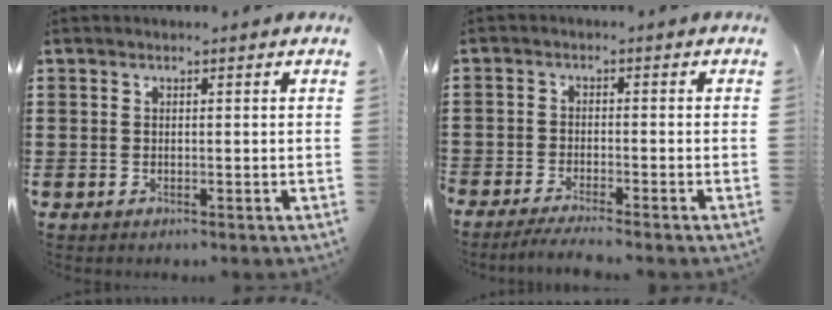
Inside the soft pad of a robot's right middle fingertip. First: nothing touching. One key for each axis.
{"total": 2.8, "fx": -2.7, "fy": 0.0, "fz": 0.7, "tx": -0.020, "ty": -0.002, "tz": -0.058}